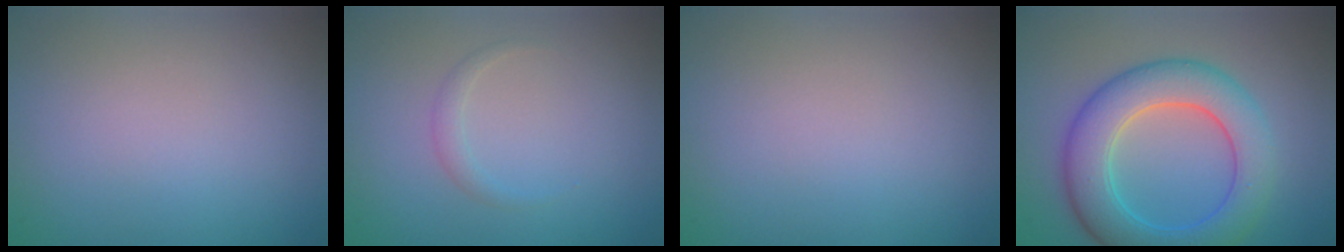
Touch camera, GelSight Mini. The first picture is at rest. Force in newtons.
{"total": 0.5, "press": 0.5, "slide": 0.1}
{"total": 0.0}
{"total": 7.2, "press": 7.2, "slide": 0.0}